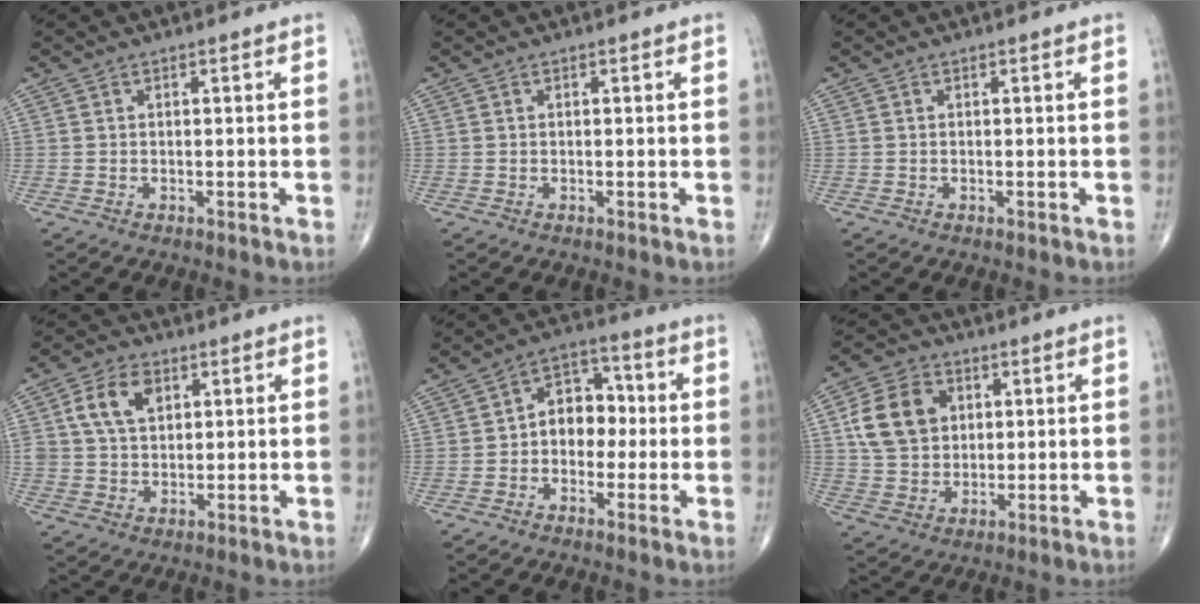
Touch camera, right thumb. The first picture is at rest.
{"total": 0.0}
{"total": 0.0}
{"total": 8.7, "force": [3.0, 5.9, 5.6], "torque": [-0.086, -0.002, 0.054]}
{"total": 8.9, "force": [-0.5, 6.6, 5.8], "torque": [-0.050, 0.034, -0.022]}
{"total": 12.0, "force": [2.8, 9.5, 6.8], "torque": [-0.107, 0.004, 0.051]}